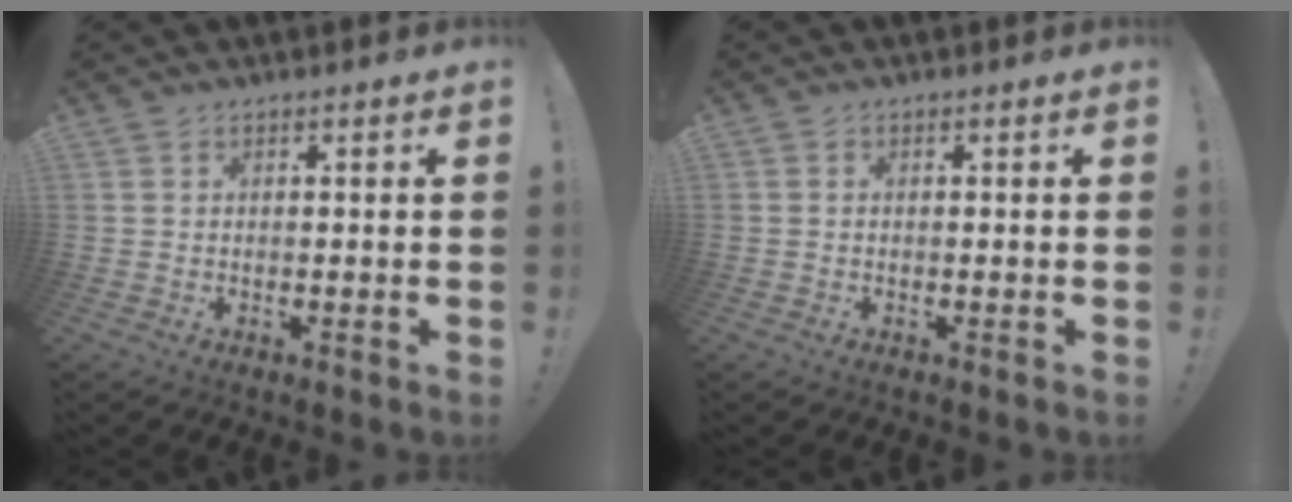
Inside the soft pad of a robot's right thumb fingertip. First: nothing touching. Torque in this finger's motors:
{"motor_torque": [0.19, 0.36, 0.20, -0.24, 0.00]}